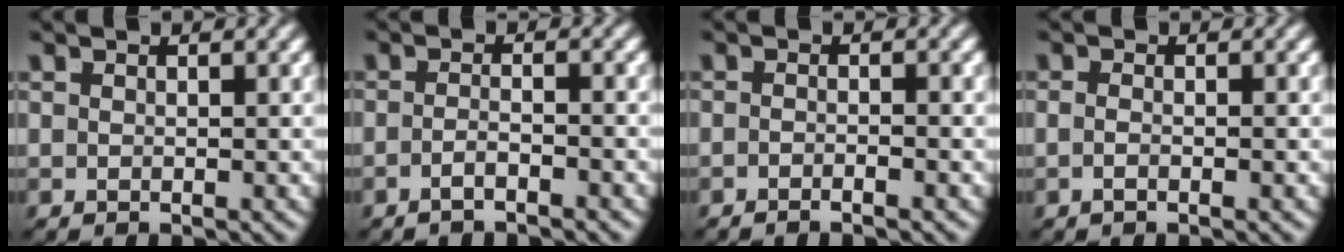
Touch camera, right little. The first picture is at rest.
{"total": 2.2, "force": [-1.9, -0.4, 0.8], "torque": [-0.013, -0.005, -0.033]}
{"total": 1.5, "force": [-1.4, -0.6, 0.4], "torque": [0.000, 0.000, -0.026]}
{"total": 1.2, "force": [-0.7, -0.3, 1.0], "torque": [-0.014, -0.001, -0.013]}